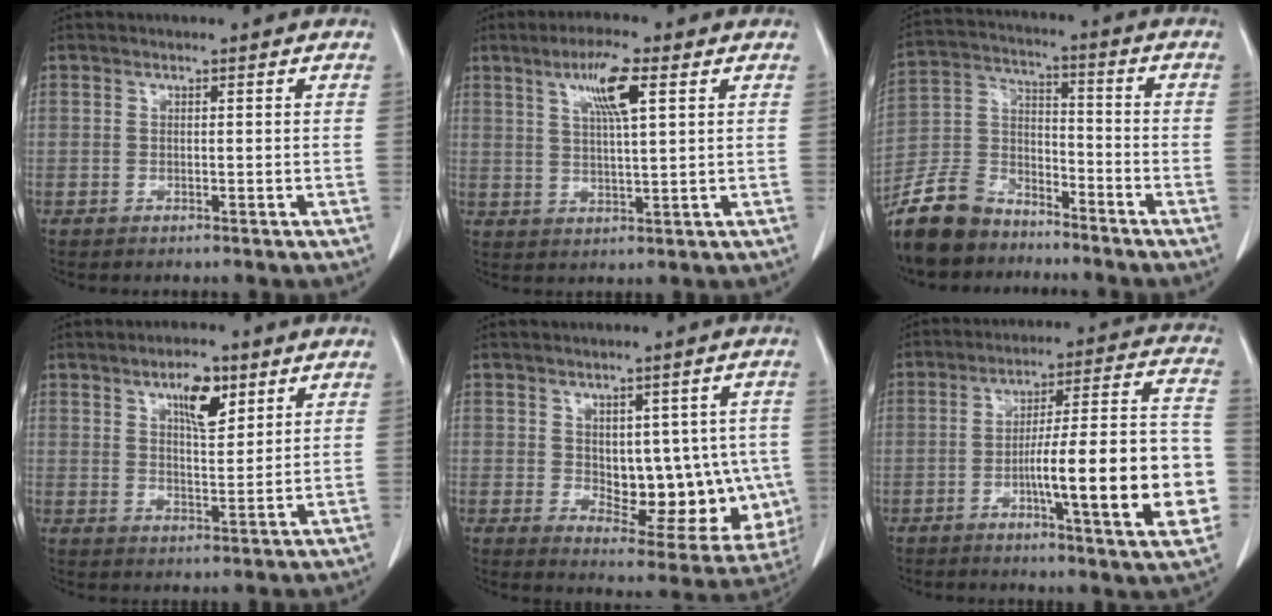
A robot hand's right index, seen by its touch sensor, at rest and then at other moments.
{"total": 7.0, "force": [3.2, 0.5, 6.2], "torque": [-0.114, 0.003, 0.057]}
{"total": 11.6, "force": [-9.8, 5.3, 3.1], "torque": [-0.081, 0.012, -0.186]}
{"total": 6.3, "force": [3.5, 2.1, 4.8], "torque": [-0.083, 0.002, 0.058]}
{"total": 14.2, "force": [-0.4, 7.4, 12.1], "torque": [-0.149, 0.001, 0.018]}
{"total": 19.2, "force": [-4.4, 2.1, 18.6], "torque": [-0.224, 0.021, -0.058]}